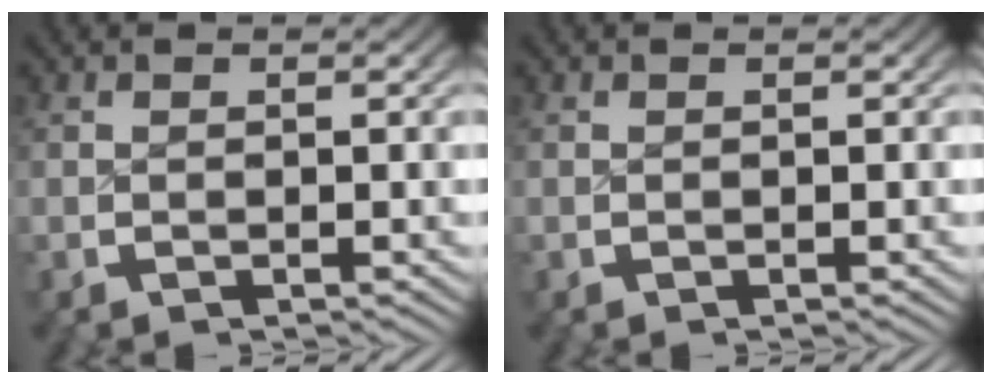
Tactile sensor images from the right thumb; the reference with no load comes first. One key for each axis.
{"total": 0.0}